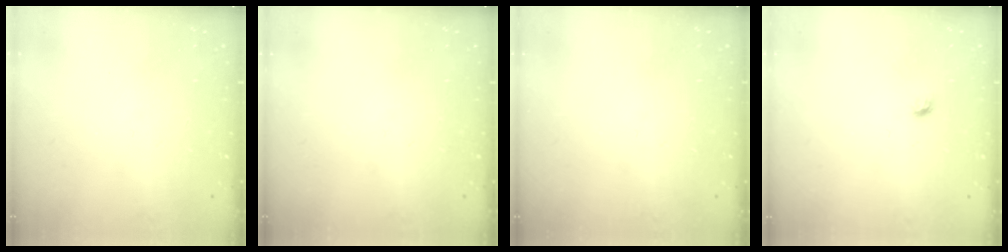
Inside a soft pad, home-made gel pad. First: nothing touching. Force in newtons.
{"total": 0.0}
{"total": 0.0}
{"total": 3.9, "press": 3.8, "slide": 0.9}